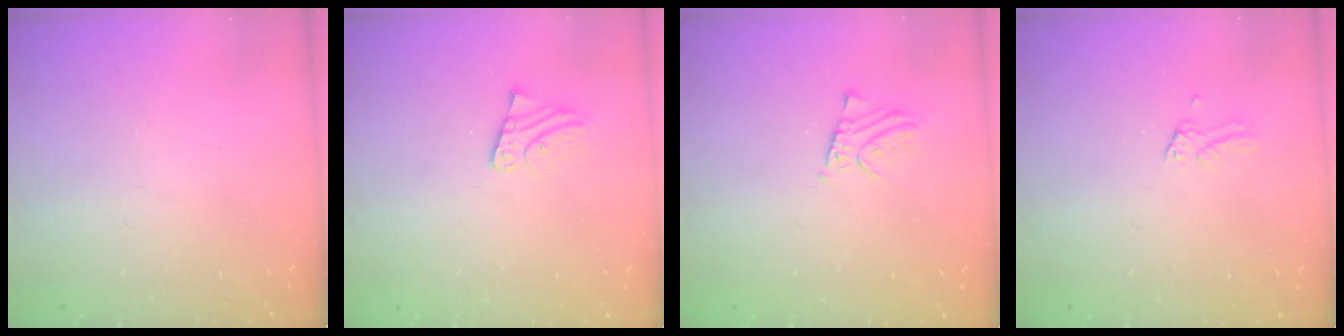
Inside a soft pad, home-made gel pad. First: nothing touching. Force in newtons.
{"total": 2.0, "press": 2.0, "slide": 0.0}
{"total": 1.5, "press": 1.5, "slide": 0.0}
{"total": 0.0}